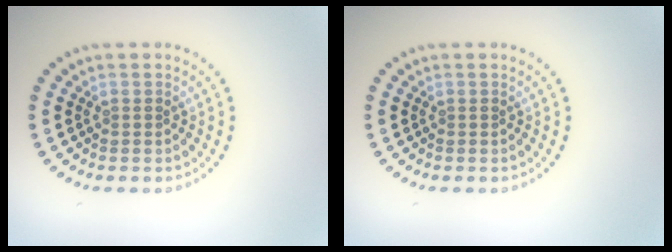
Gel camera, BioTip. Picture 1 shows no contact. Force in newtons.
{"total": 0.0}